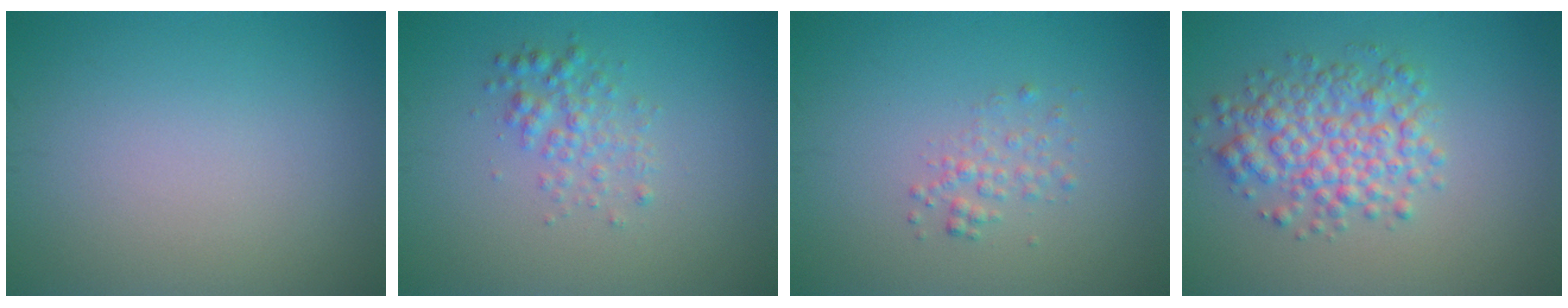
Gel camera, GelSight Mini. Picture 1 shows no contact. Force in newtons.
{"total": 2.2, "press": 2.2, "slide": 0.0}
{"total": 1.4, "press": 1.4, "slide": 0.1}
{"total": 4.8, "press": 4.8, "slide": 0.1}